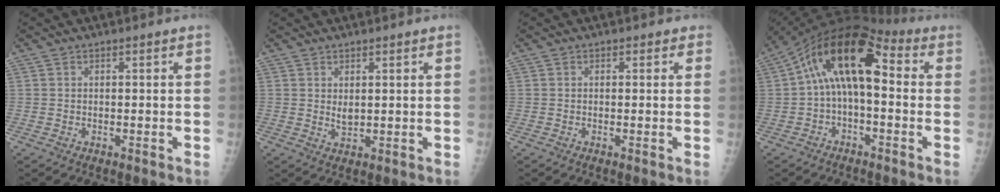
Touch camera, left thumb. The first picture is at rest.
{"total": 2.3, "force": [0.8, 1.3, 1.7], "torque": [-0.021, -0.010, 0.017]}
{"total": 1.0, "force": [0.5, 0.8, 0.4], "torque": [0.011, 0.001, -0.002]}
{"total": 14.4, "force": [1.4, 7.3, 12.4], "torque": [-0.194, 0.046, 0.012]}